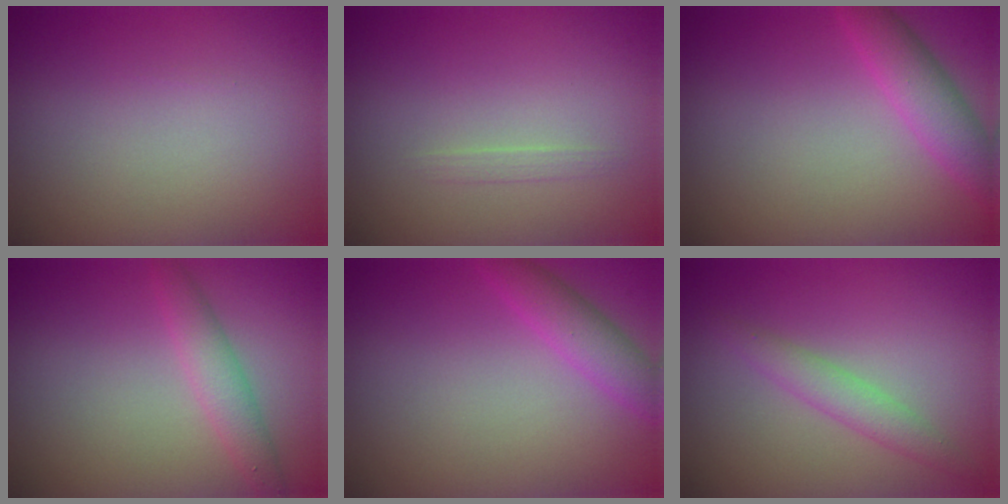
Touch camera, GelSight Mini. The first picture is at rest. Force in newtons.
{"total": 0.7, "press": 0.7, "slide": 0.1}
{"total": 3.2, "press": 3.2, "slide": 0.1}
{"total": 2.3, "press": 2.3, "slide": 0.0}
{"total": 2.1, "press": 2.1, "slide": 0.2}
{"total": 2.1, "press": 2.1, "slide": 0.1}